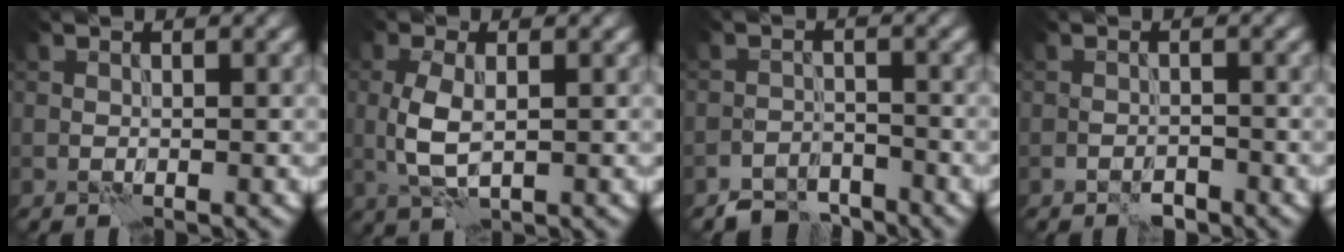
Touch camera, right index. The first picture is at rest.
{"total": 3.6, "force": [0.1, 1.6, 3.3], "torque": [-0.080, 0.004, 0.004]}
{"total": 3.6, "force": [-3.3, 1.4, 0.4], "torque": [0.003, 0.003, -0.066]}
{"total": 1.2, "force": [-1.0, 0.5, 0.3], "torque": [0.001, 0.004, -0.021]}